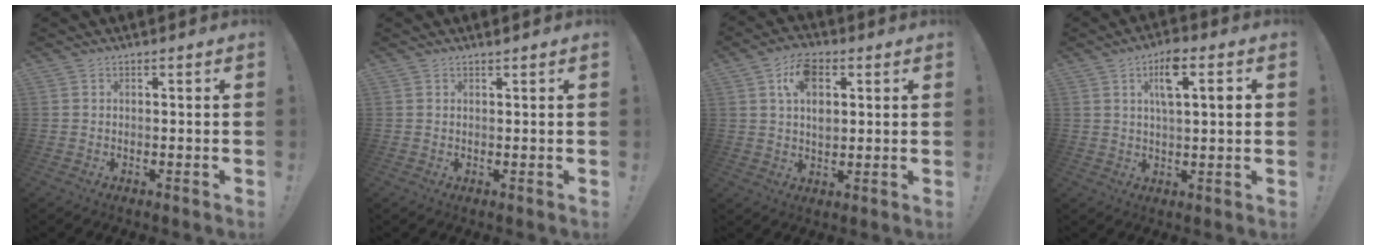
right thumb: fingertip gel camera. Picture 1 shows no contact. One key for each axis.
{"total": 0.8, "fx": 0.7, "fy": 0.0, "fz": 0.3, "tx": -0.002, "ty": -0.002, "tz": 0.013}
{"total": 9.4, "fx": 3.0, "fy": 5.6, "fz": 6.9, "tx": -0.104, "ty": 0.006, "tz": 0.055}
{"total": 9.4, "fx": 3.3, "fy": 2.8, "fz": 8.3, "tx": -0.120, "ty": 0.001, "tz": 0.048}